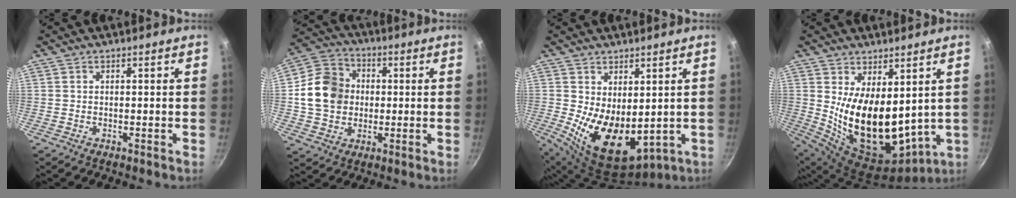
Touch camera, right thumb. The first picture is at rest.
{"total": 13.3, "force": [0.5, 11.2, 7.1], "torque": [-0.105, 0.019, -0.001]}
{"total": 12.3, "force": [0.9, 7.3, 9.9], "torque": [-0.138, -0.041, 0.040]}
{"total": 18.6, "force": [3.3, 10.2, 15.3], "torque": [-0.232, -0.055, 0.087]}